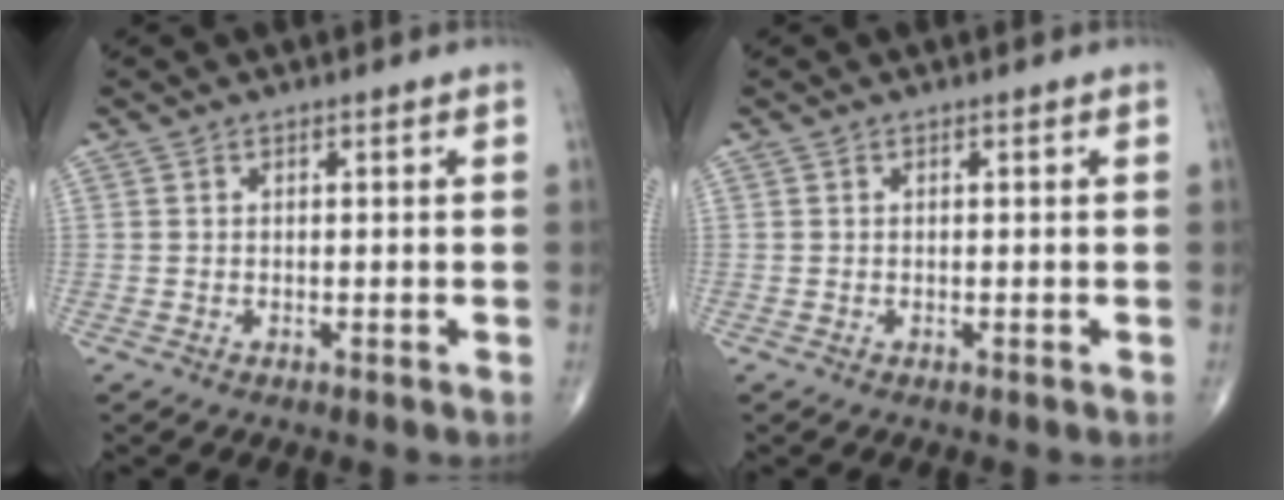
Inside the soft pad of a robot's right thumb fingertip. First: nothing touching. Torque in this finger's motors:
{"motor_torque": [-0.01, -0.01, 0.02, 0.03, 0.00]}